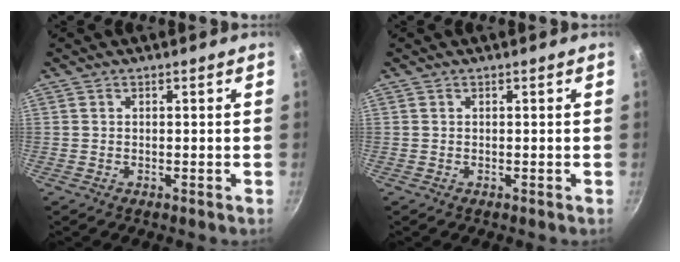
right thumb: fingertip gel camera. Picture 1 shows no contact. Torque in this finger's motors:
{"motor_torque": [0.00, 0.00, 0.01, -0.01, 0.00]}